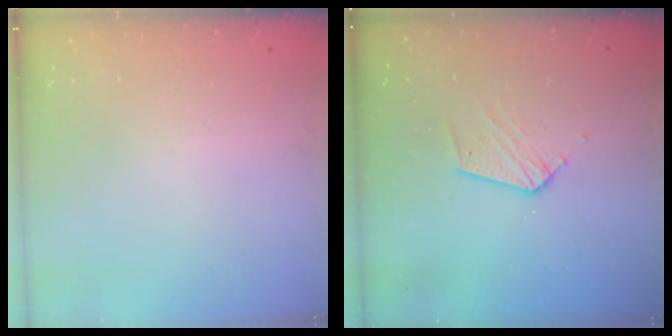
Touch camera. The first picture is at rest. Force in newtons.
{"total": 7.6, "press": 7.6, "slide": 0.7}